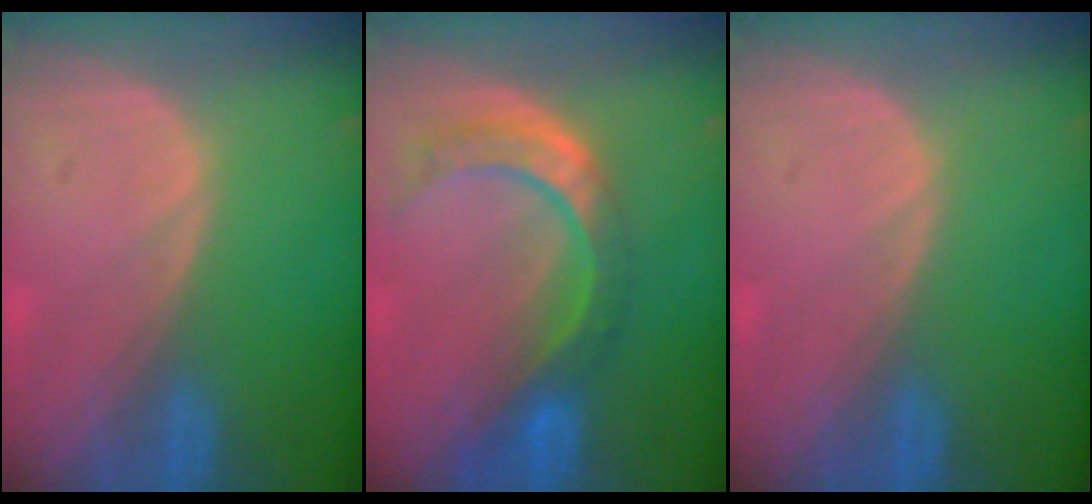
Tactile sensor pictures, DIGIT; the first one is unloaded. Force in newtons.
{"total": 8.6, "press": 7.2, "slide": 4.8}
{"total": 0.0}